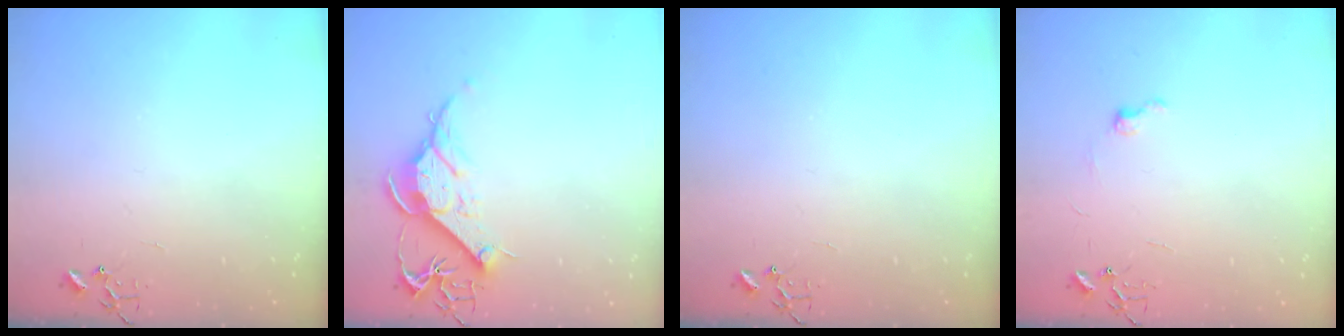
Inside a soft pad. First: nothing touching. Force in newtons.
{"total": 12.0, "press": 11.9, "slide": 1.2}
{"total": 0.0}
{"total": 5.8, "press": 5.7, "slide": 0.7}